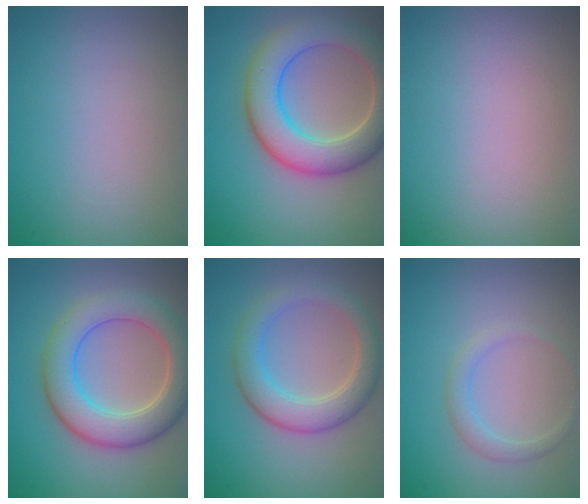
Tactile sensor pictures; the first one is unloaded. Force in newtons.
{"total": 7.8, "press": 7.8, "slide": 0.3}
{"total": 0.0}
{"total": 6.8, "press": 6.8, "slide": 0.3}
{"total": 4.7, "press": 4.7, "slide": 0.1}
{"total": 1.6, "press": 1.6, "slide": 0.1}